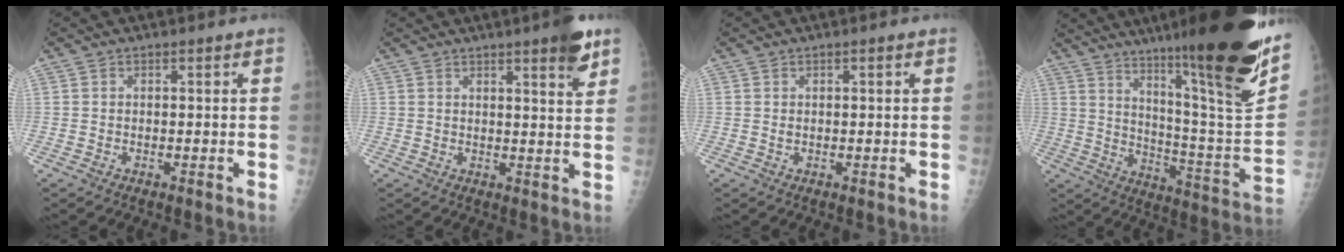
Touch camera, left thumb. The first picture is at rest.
{"total": 5.9, "force": [3.7, 0.8, 4.6], "torque": [-0.053, -0.020, 0.046]}
{"total": 0.8, "force": [0.2, 0.3, 0.7], "torque": [-0.012, 0.004, 0.008]}
{"total": 28.5, "force": [18.2, 3.0, 21.8], "torque": [-0.301, -0.091, 0.277]}